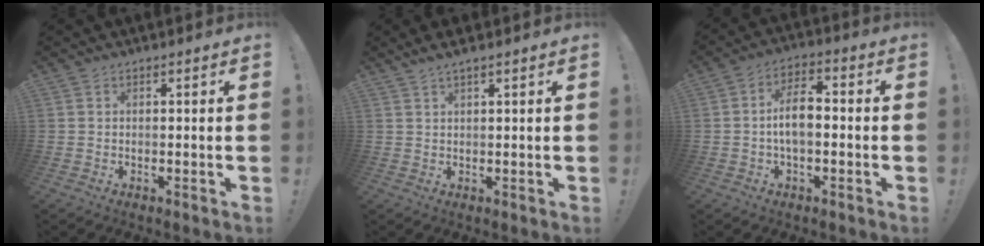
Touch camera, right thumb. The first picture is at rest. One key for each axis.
{"total": 2.7, "fx": 1.9, "fy": -0.2, "fz": 1.9, "tx": -0.043, "ty": -0.006, "tz": 0.035}
{"total": 9.0, "fx": -1.0, "fy": 4.4, "fz": 7.8, "tx": -0.146, "ty": 0.014, "tz": -0.016}